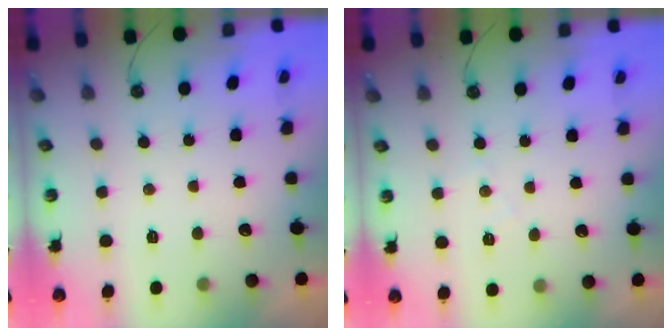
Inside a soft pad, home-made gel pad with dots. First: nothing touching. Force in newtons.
{"total": 4.5, "press": 4.5, "slide": 0.7}